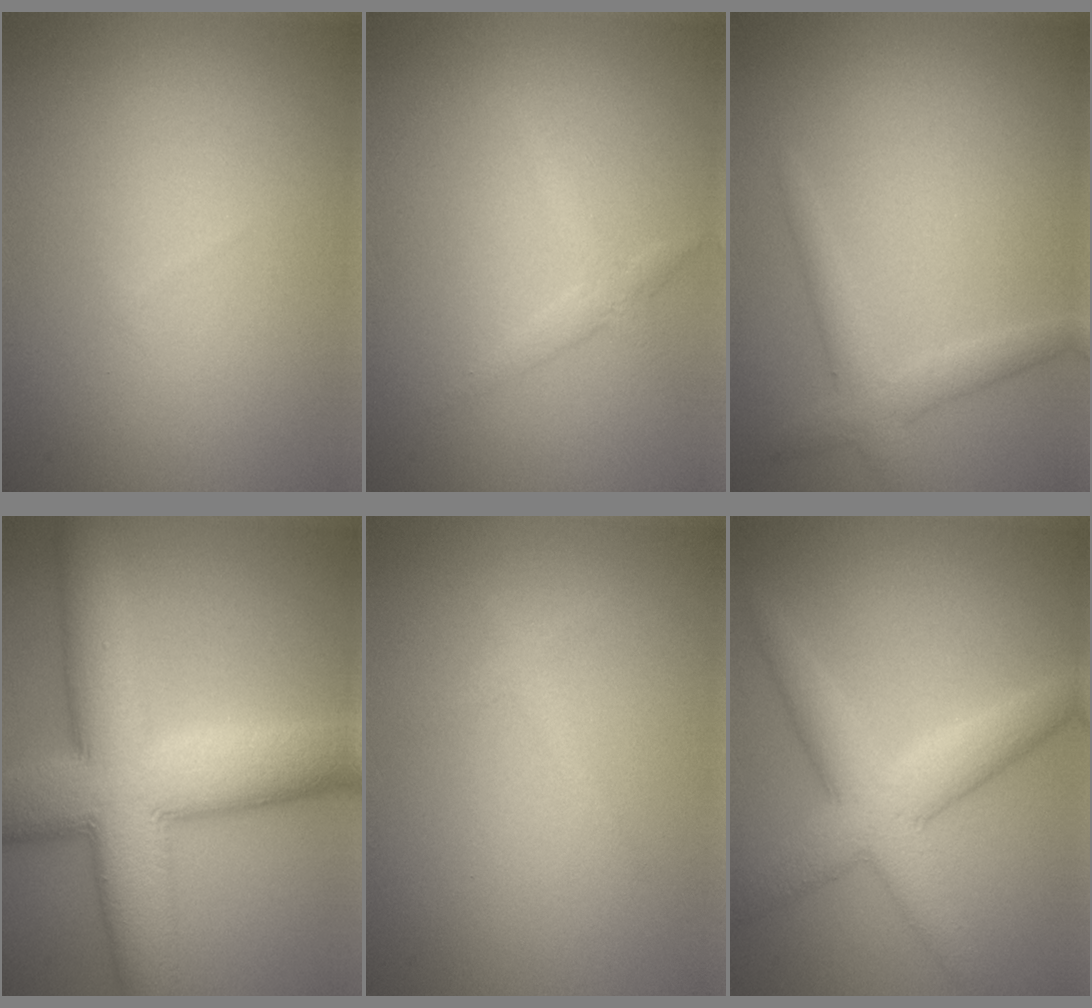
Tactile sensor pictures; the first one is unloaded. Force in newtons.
{"total": 1.5, "press": 1.5, "slide": 0.0}
{"total": 2.4, "press": 2.4, "slide": 0.1}
{"total": 12.5, "press": 12.5, "slide": 0.2}
{"total": 1.1, "press": 1.1, "slide": 0.0}
{"total": 5.6, "press": 5.6, "slide": 0.2}